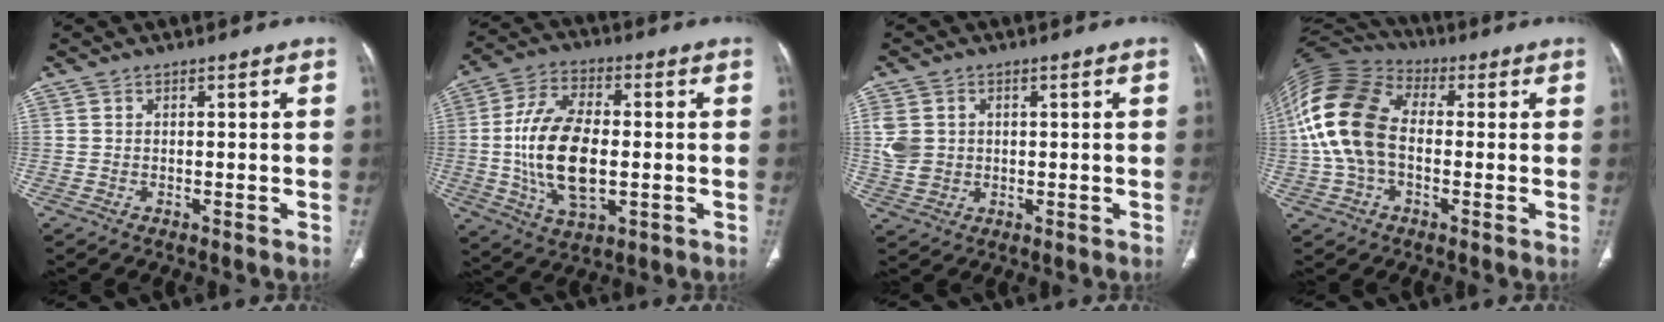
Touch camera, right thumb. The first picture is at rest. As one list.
[{"total": 16.6, "force": [-1.1, 8.7, 14.1], "torque": [-0.268, 0.005, -0.017]}, {"total": 5.9, "force": [0.9, 4.9, 3.2], "torque": [-0.057, 0.002, 0.025]}, {"total": 16.5, "force": [-0.2, 10.6, 12.6], "torque": [-0.270, 0.037, -0.011]}]